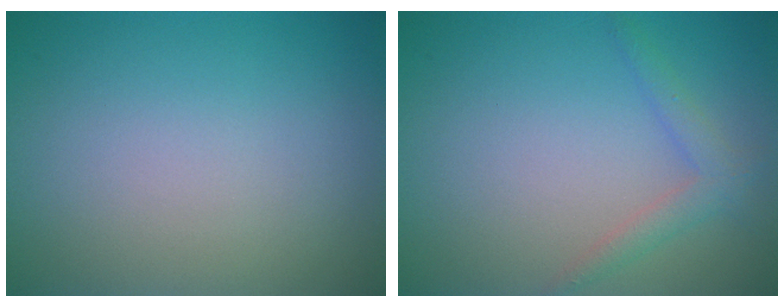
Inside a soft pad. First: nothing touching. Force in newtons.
{"total": 1.9, "press": 1.9, "slide": 0.2}